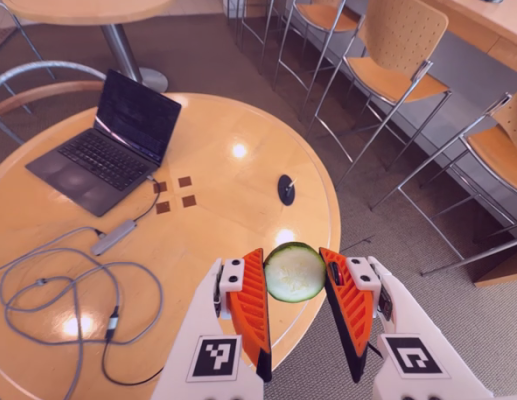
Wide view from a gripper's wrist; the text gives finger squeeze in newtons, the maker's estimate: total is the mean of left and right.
{"total": 10.4, "left": 10.3, "right": 10.6}